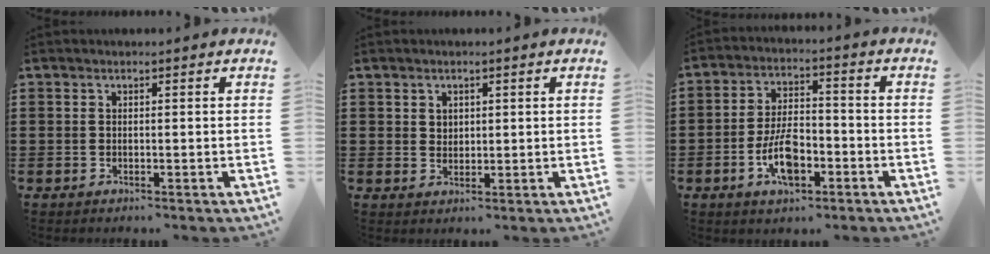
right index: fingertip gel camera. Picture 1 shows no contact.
{"total": 1.7, "force": [1.1, 1.3, 0.3], "torque": [-0.009, 0.007, 0.020]}
{"total": 7.8, "force": [-3.0, 3.7, 6.1], "torque": [-0.133, 0.002, -0.060]}